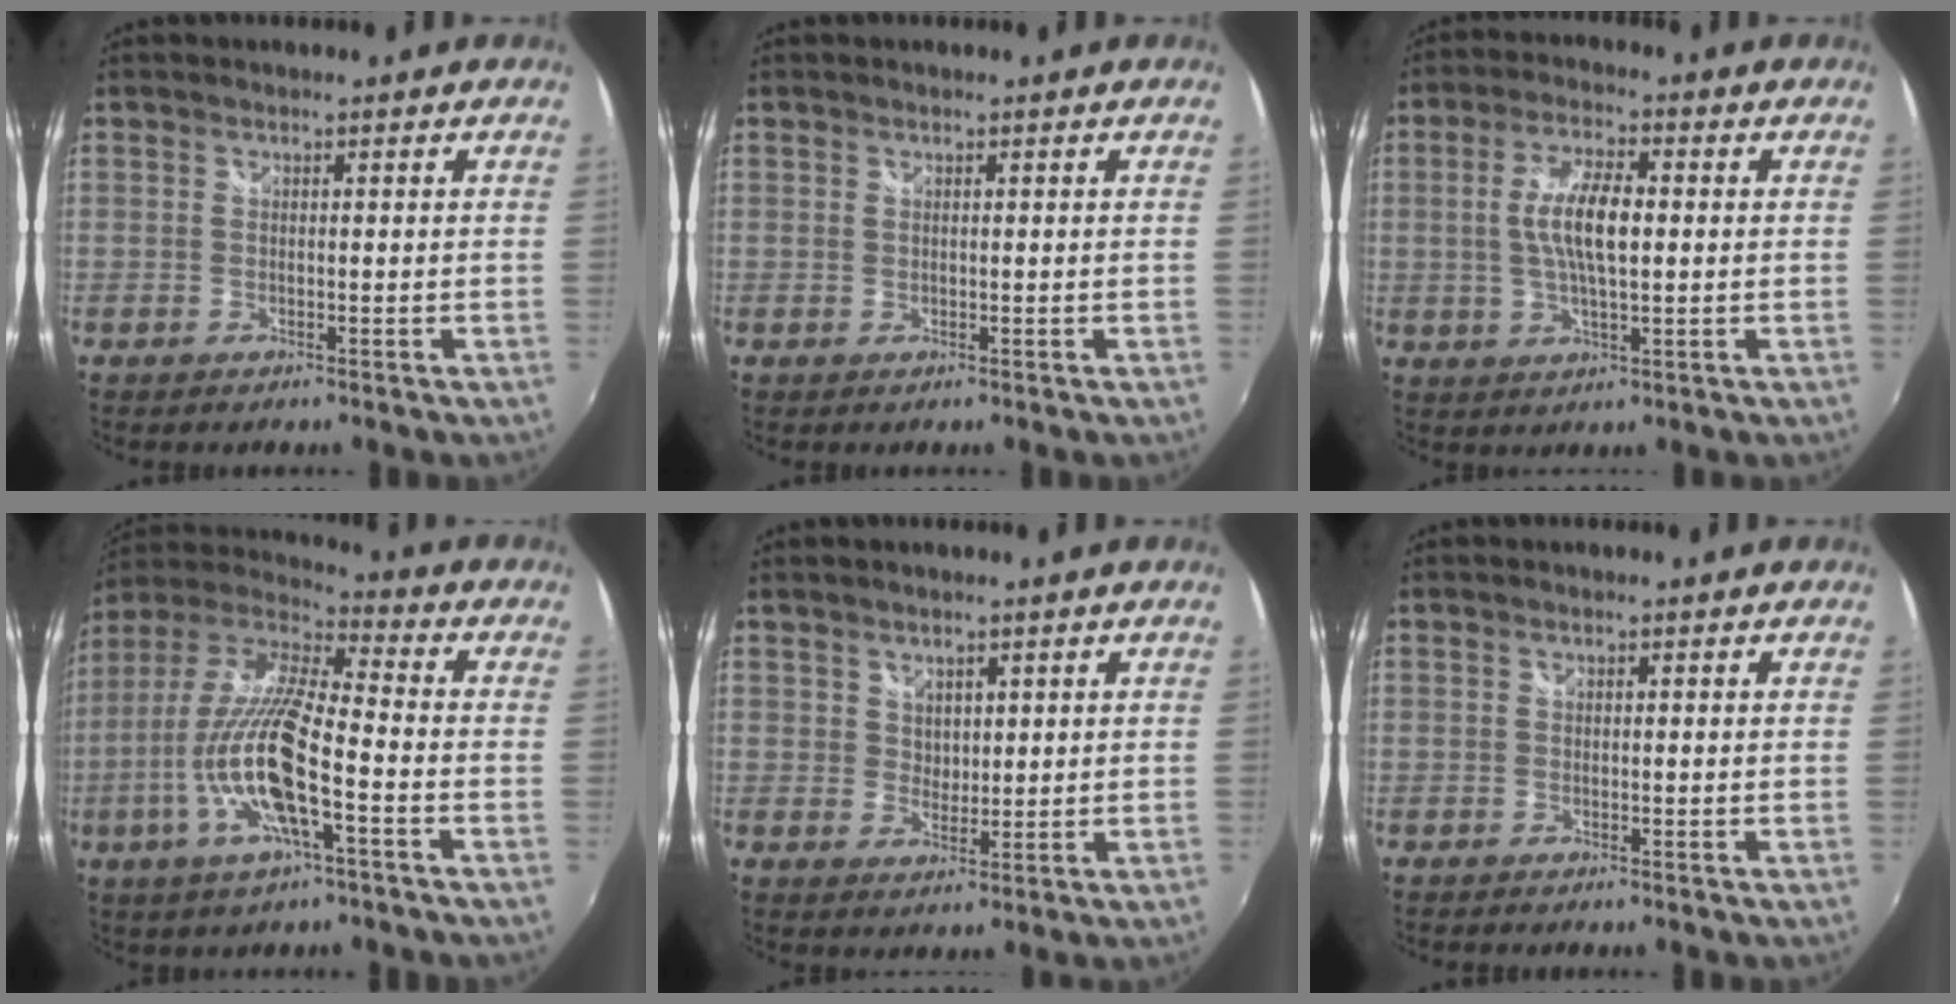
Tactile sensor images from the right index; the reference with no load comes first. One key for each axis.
{"total": 0.0}
{"total": 8.4, "fx": 0.4, "fy": 2.8, "fz": 8.0, "tx": -0.154, "ty": 0.006, "tz": 0.008}
{"total": 17.3, "fx": -5.7, "fy": 3.8, "fz": 16.0, "tx": -0.316, "ty": -0.016, "tz": -0.114}
{"total": 2.7, "fx": 1.5, "fy": 2.1, "fz": 0.5, "tx": -0.001, "ty": 0.002, "tz": 0.027}
{"total": 0.0}